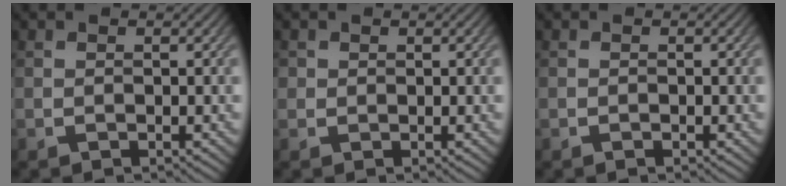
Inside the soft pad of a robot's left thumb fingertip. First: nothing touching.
{"total": 1.0, "force": [0.3, 1.0, 0.2], "torque": [-0.001, -0.002, 0.002]}
{"total": 0.7, "force": [-0.4, 0.1, 0.5], "torque": [-0.009, -0.001, -0.006]}